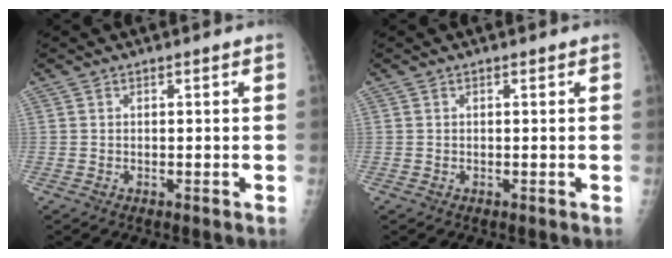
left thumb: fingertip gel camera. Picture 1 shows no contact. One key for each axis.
{"total": 0.0}